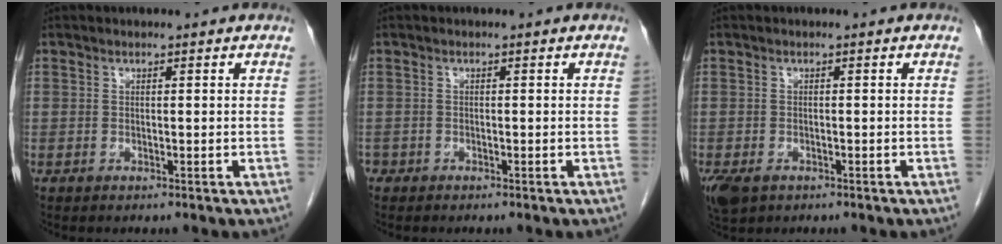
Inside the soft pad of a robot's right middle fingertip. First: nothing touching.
{"total": 0.9, "force": [-0.6, 0.6, 0.1], "torque": [-0.005, 0.002, -0.010]}
{"total": 4.3, "force": [-2.5, 2.7, 2.3], "torque": [-0.050, -0.009, -0.037]}